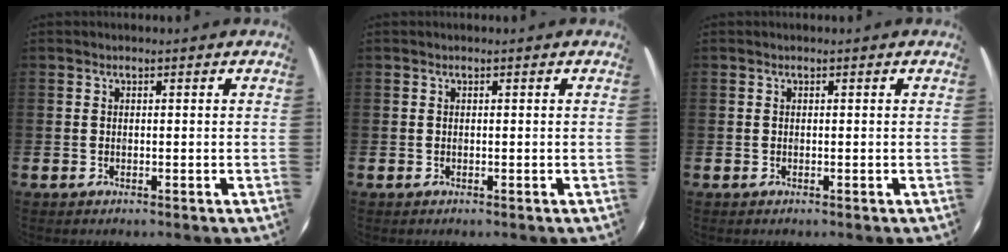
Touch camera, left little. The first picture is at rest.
{"total": 0.0}
{"total": 0.0}